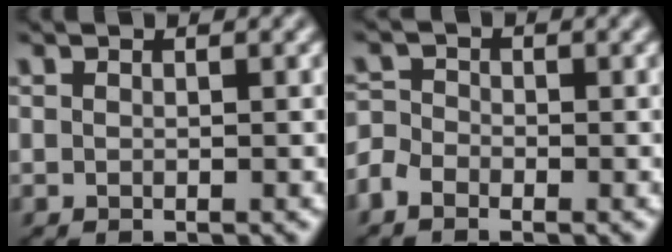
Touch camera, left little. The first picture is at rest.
{"total": 2.6, "force": [-1.7, 1.7, 1.0], "torque": [-0.023, 0.002, -0.043]}